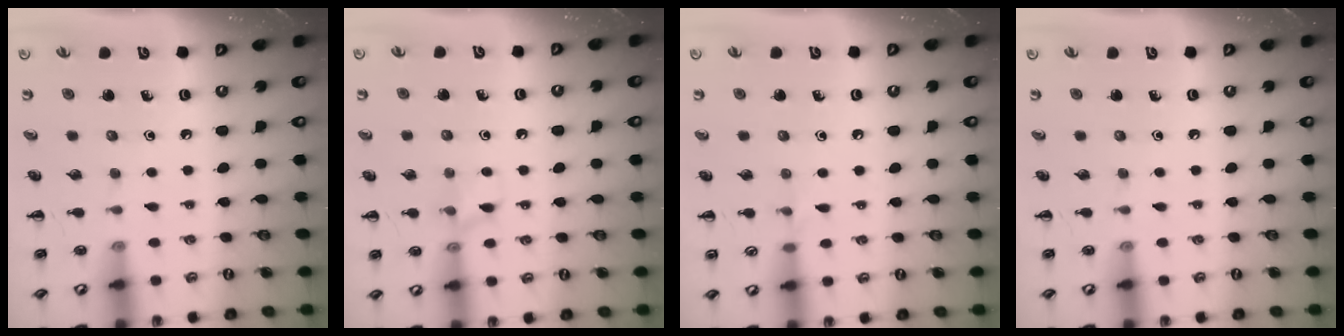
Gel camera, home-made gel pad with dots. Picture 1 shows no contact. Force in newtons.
{"total": 6.9, "press": 6.8, "slide": 1.1}
{"total": 4.1, "press": 3.8, "slide": 1.5}
{"total": 0.0}